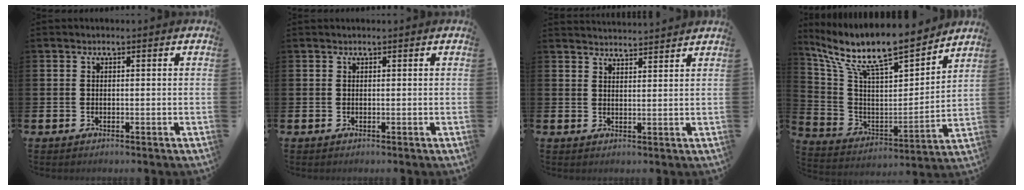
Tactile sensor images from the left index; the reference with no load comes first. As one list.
[{"total": 0.0}, {"total": 3.2, "force": [3.2, -0.2, -0.2], "torque": [0.002, -0.023, 0.057]}, {"total": 11.9, "force": [10.2, 2.6, 5.6], "torque": [-0.133, -0.081, 0.170]}]